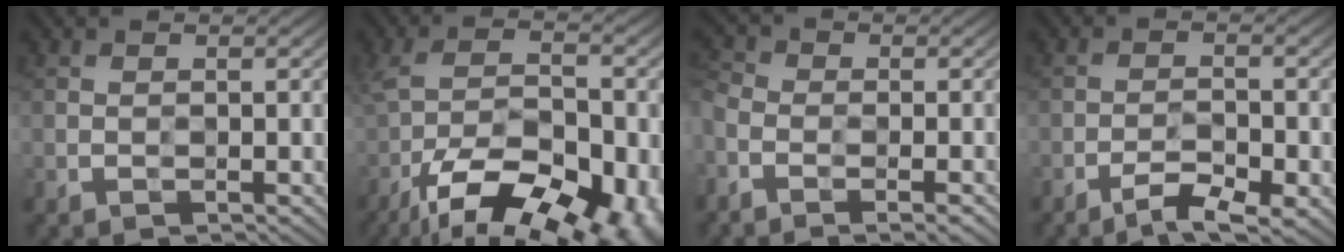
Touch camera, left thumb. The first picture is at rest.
{"total": 17.4, "force": [-10.9, 6.8, 11.8], "torque": [-0.220, -0.033, -0.163]}
{"total": 5.6, "force": [-3.7, 2.5, 3.4], "torque": [-0.091, -0.011, -0.062]}
{"total": 4.7, "force": [-4.0, 0.4, 2.4], "torque": [-0.041, 0.002, -0.064]}